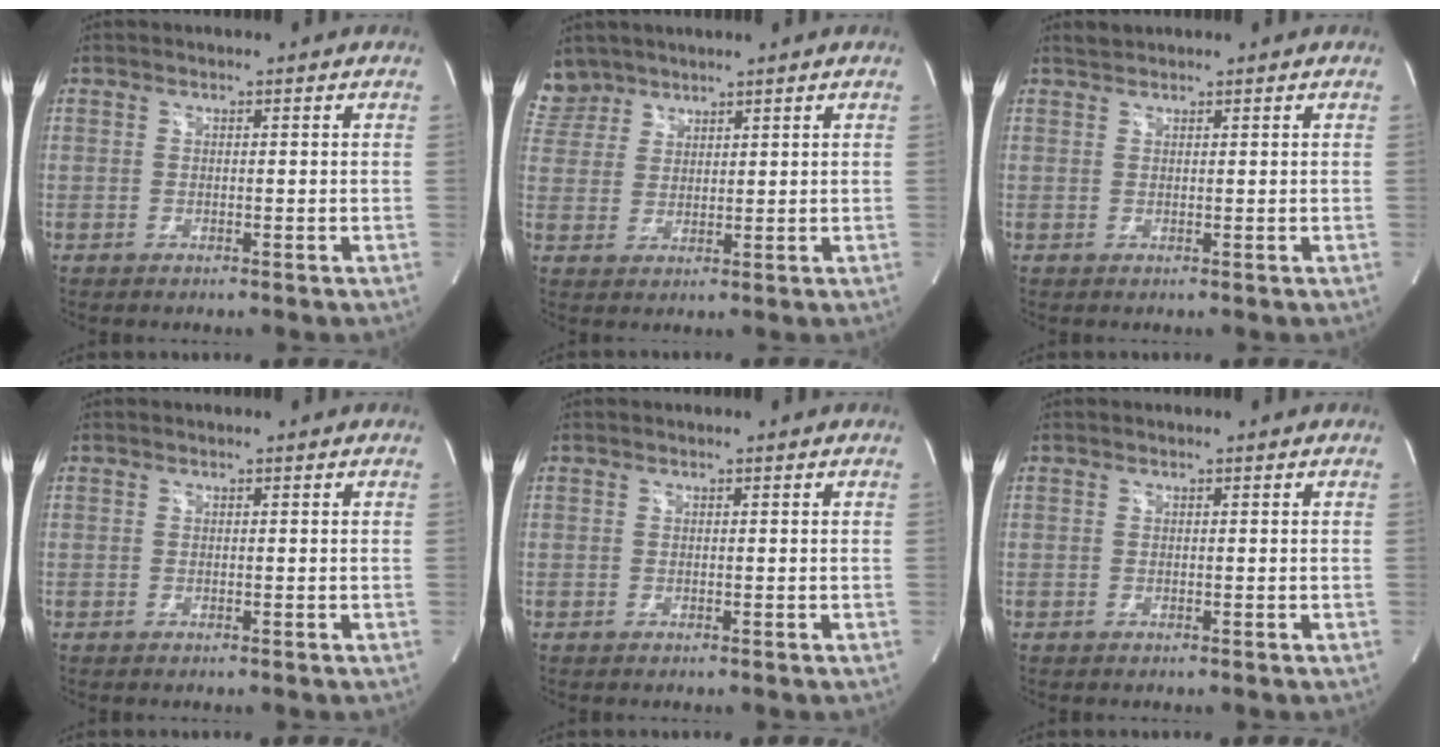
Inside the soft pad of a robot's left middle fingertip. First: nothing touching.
{"total": 5.6, "force": [4.8, 2.9, -0.4], "torque": [0.011, 0.007, 0.101]}
{"total": 1.0, "force": [1.0, 0.0, -0.1], "torque": [-0.010, 0.007, 0.025]}
{"total": 0.0}
{"total": 0.0}
{"total": 0.0}